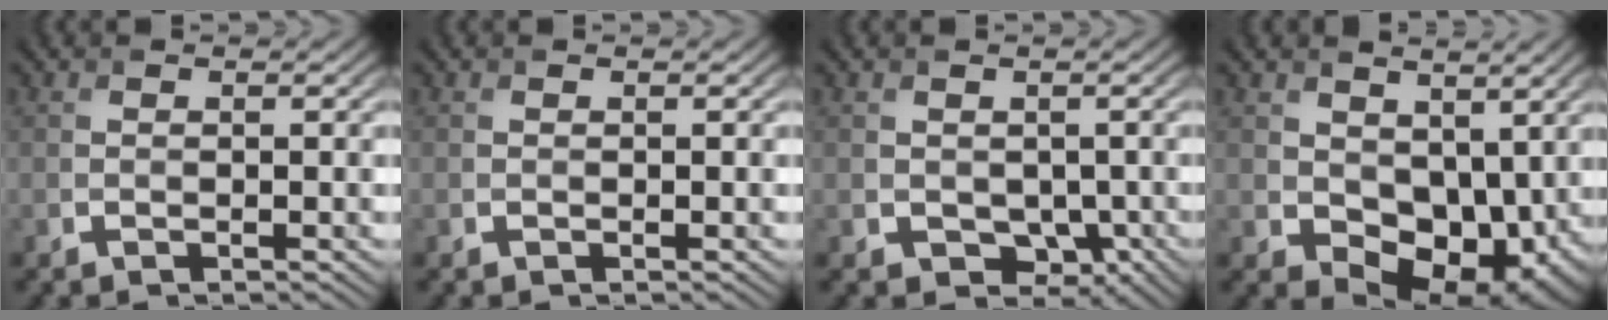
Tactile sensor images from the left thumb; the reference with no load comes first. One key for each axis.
{"total": 0.0}
{"total": 3.5, "fx": -0.8, "fy": 2.8, "fz": 1.9, "tx": -0.039, "ty": -0.021, "tz": -0.010}
{"total": 9.7, "fx": 1.4, "fy": 6.8, "fz": 6.7, "tx": -0.113, "ty": -0.028, "tz": 0.037}